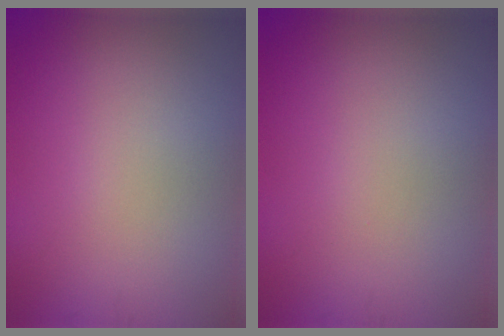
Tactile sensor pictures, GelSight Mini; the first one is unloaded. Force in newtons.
{"total": 0.0}